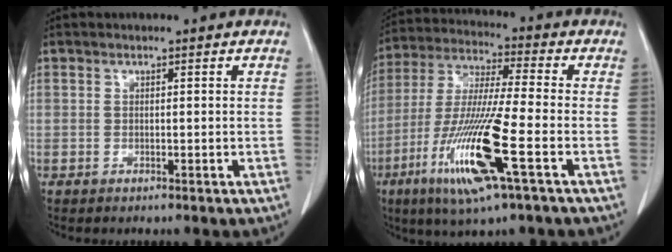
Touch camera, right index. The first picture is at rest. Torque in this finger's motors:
{"motor_torque": [1.38, -0.76, 0.50, 0.15]}